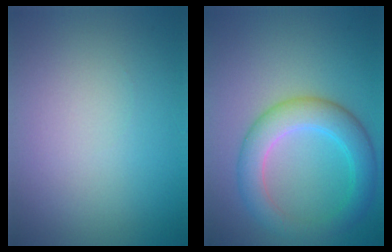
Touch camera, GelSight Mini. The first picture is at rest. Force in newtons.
{"total": 5.1, "press": 5.1, "slide": 0.1}